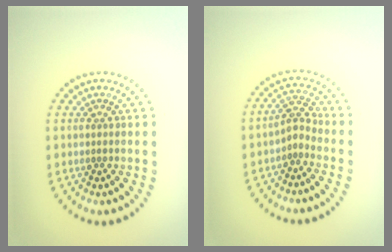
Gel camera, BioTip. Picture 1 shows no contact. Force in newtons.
{"total": 1.8, "press": 1.3, "slide": 1.2}